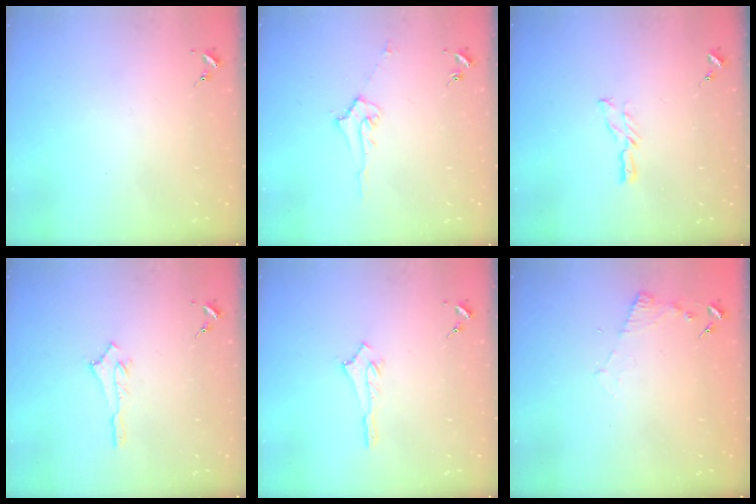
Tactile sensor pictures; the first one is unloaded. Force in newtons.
{"total": 5.2, "press": 5.1, "slide": 0.9}
{"total": 6.2, "press": 6.2, "slide": 0.5}
{"total": 2.5, "press": 2.5, "slide": 0.2}
{"total": 2.5, "press": 2.5, "slide": 0.2}
{"total": 4.6, "press": 4.6, "slide": 0.5}